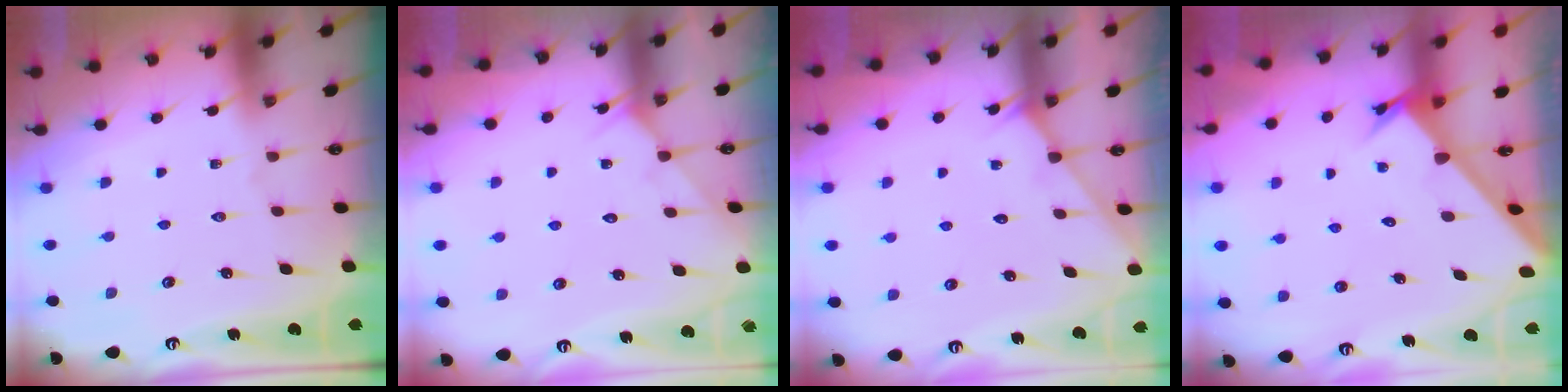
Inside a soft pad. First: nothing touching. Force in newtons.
{"total": 4.7, "press": 4.7, "slide": 0.6}
{"total": 2.7, "press": 2.7, "slide": 0.2}
{"total": 2.5, "press": 2.5, "slide": 0.2}